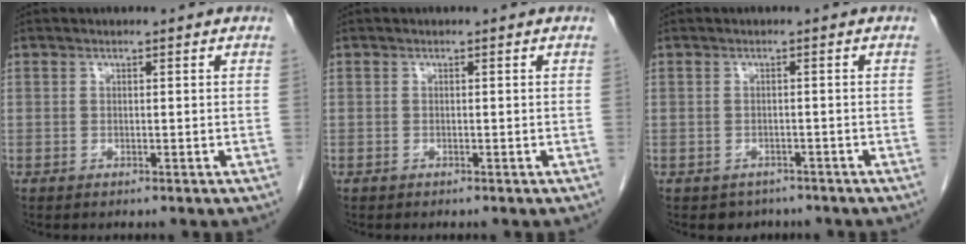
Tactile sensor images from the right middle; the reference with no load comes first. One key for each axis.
{"total": 0.0}
{"total": 2.9, "fx": -2.2, "fy": 1.8, "fz": 0.1, "tx": -0.008, "ty": 0.006, "tz": -0.031}